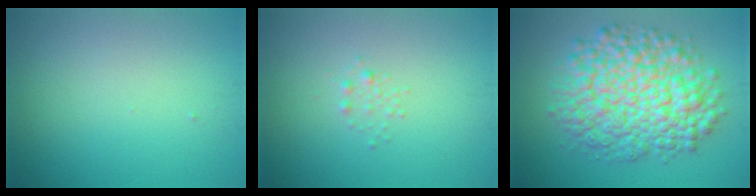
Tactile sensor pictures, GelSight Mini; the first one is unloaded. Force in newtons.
{"total": 0.8, "press": 0.8, "slide": 0.0}
{"total": 9.8, "press": 9.8, "slide": 0.2}